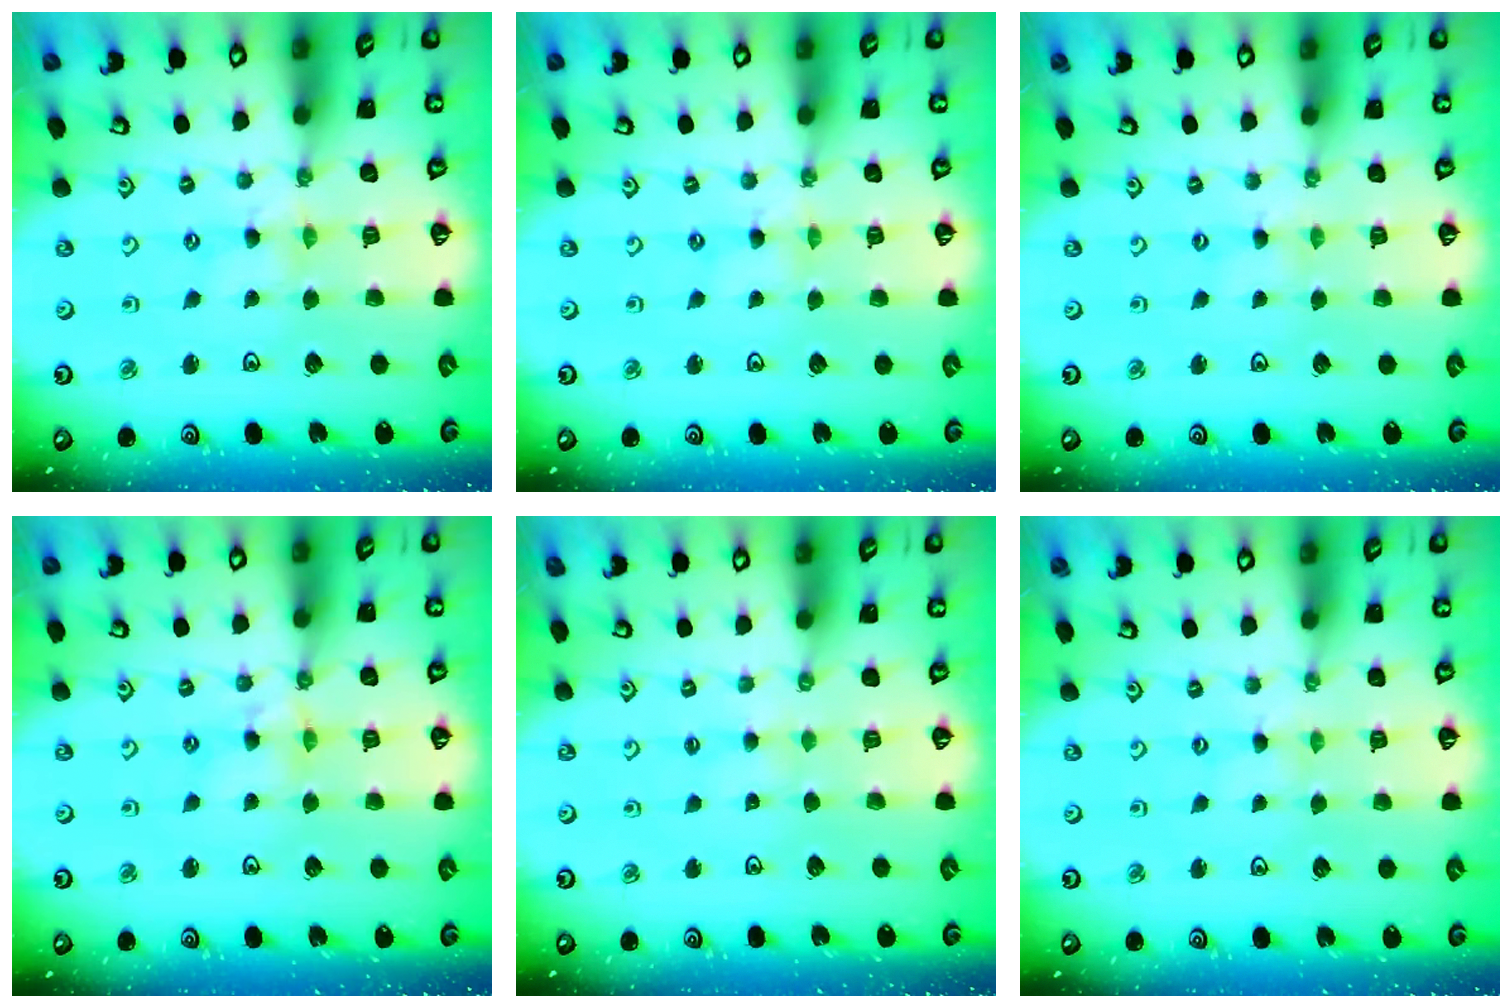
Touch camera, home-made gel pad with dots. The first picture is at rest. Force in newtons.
{"total": 0.0}
{"total": 0.0}
{"total": 4.5, "press": 4.4, "slide": 0.4}
{"total": 1.0, "press": 1.0, "slide": 0.3}
{"total": 0.0}